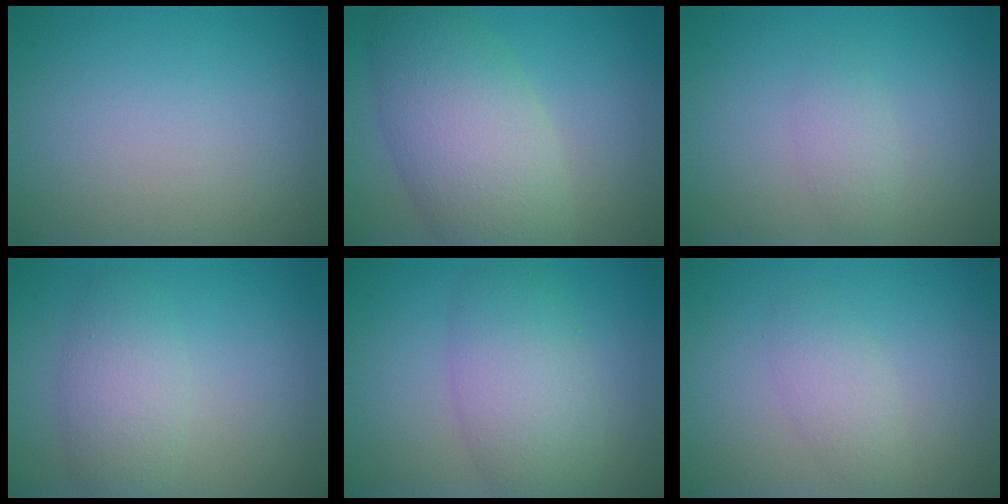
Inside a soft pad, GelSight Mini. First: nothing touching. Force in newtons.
{"total": 8.1, "press": 8.1, "slide": 0.3}
{"total": 1.4, "press": 1.4, "slide": 0.1}
{"total": 3.5, "press": 3.5, "slide": 0.1}
{"total": 5.3, "press": 5.3, "slide": 0.3}
{"total": 1.7, "press": 1.7, "slide": 0.1}